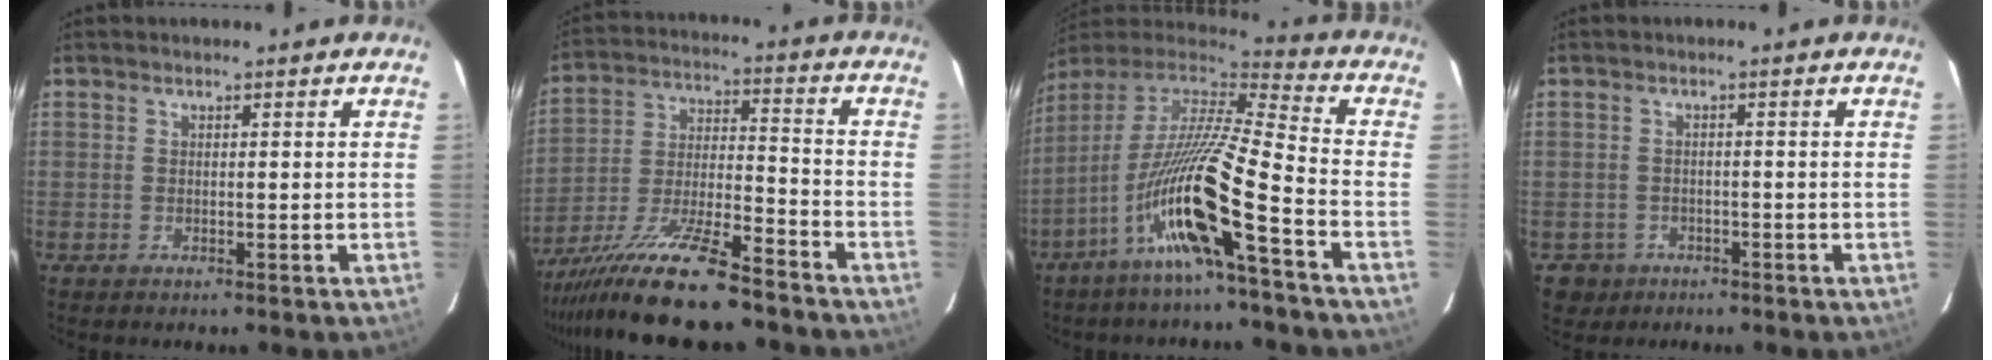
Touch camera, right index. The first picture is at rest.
{"total": 16.8, "force": [-13.6, 1.6, 9.7], "torque": [-0.201, -0.021, -0.245]}
{"total": 18.0, "force": [-8.3, -0.4, 16.0], "torque": [-0.329, -0.025, -0.165]}
{"total": 3.4, "force": [-1.6, 3.0, -0.4], "torque": [0.008, 0.011, -0.025]}